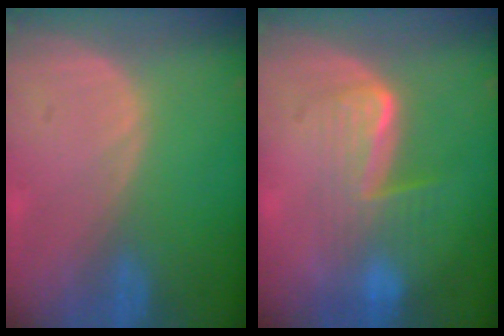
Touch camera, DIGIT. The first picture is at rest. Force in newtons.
{"total": 6.4, "press": 5.9, "slide": 2.5}